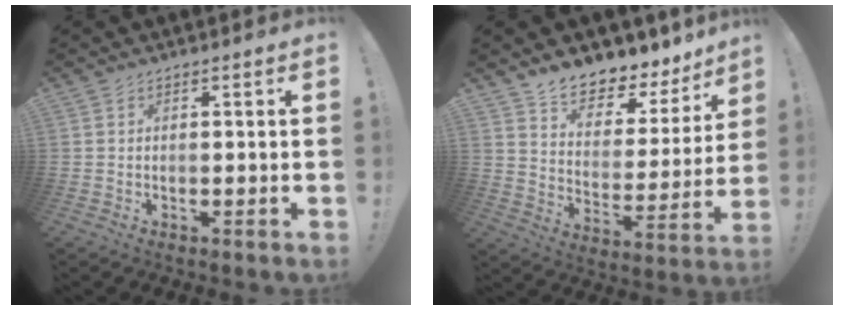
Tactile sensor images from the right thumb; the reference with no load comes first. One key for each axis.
{"total": 8.0, "fx": 7.5, "fy": 2.4, "fz": 1.7, "tx": -0.028, "ty": -0.081, "tz": 0.129}